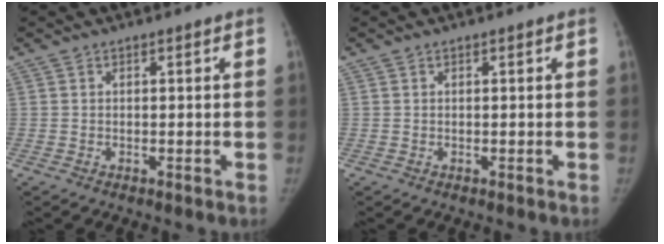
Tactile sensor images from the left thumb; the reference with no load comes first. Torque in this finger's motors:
{"motor_torque": [-0.01, -0.01, 0.17, -0.14, 0.00]}